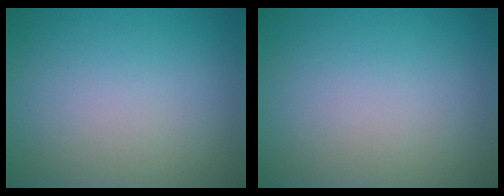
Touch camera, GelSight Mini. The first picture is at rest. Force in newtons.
{"total": 0.0}